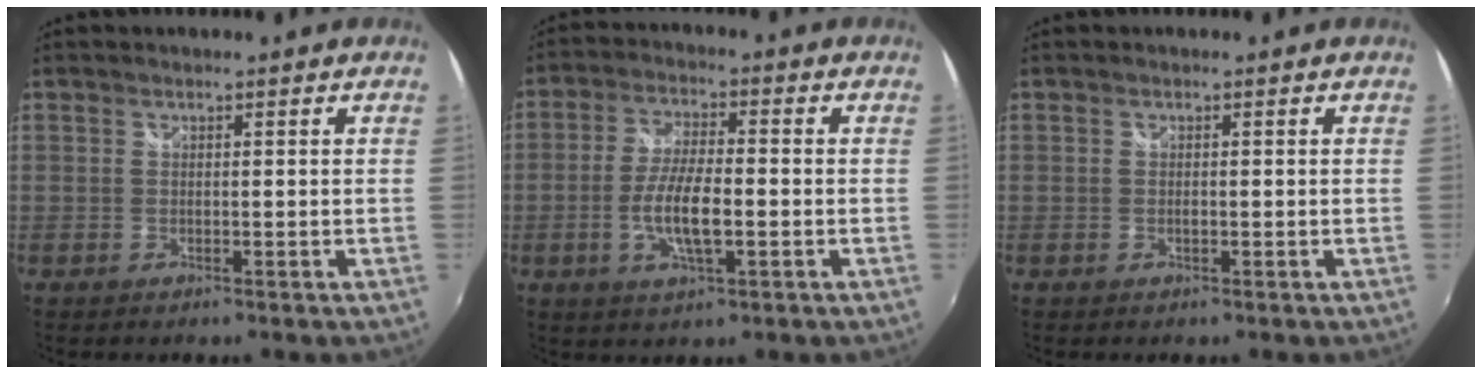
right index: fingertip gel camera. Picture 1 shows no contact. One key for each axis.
{"total": 8.5, "fx": -2.2, "fy": 2.4, "fz": 7.9, "tx": -0.157, "ty": -0.003, "tz": -0.043}
{"total": 0.5, "fx": -0.2, "fy": 0.2, "fz": 0.4, "tx": -0.008, "ty": -0.001, "tz": -0.004}